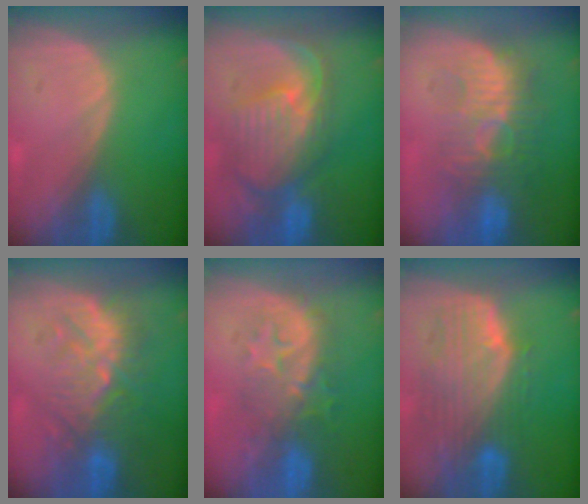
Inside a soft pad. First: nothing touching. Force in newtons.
{"total": 11.1, "press": 9.7, "slide": 5.5}
{"total": 9.3, "press": 8.9, "slide": 2.8}
{"total": 9.1, "press": 8.9, "slide": 1.6}
{"total": 8.4, "press": 8.2, "slide": 1.4}
{"total": 10.2, "press": 8.9, "slide": 5.0}